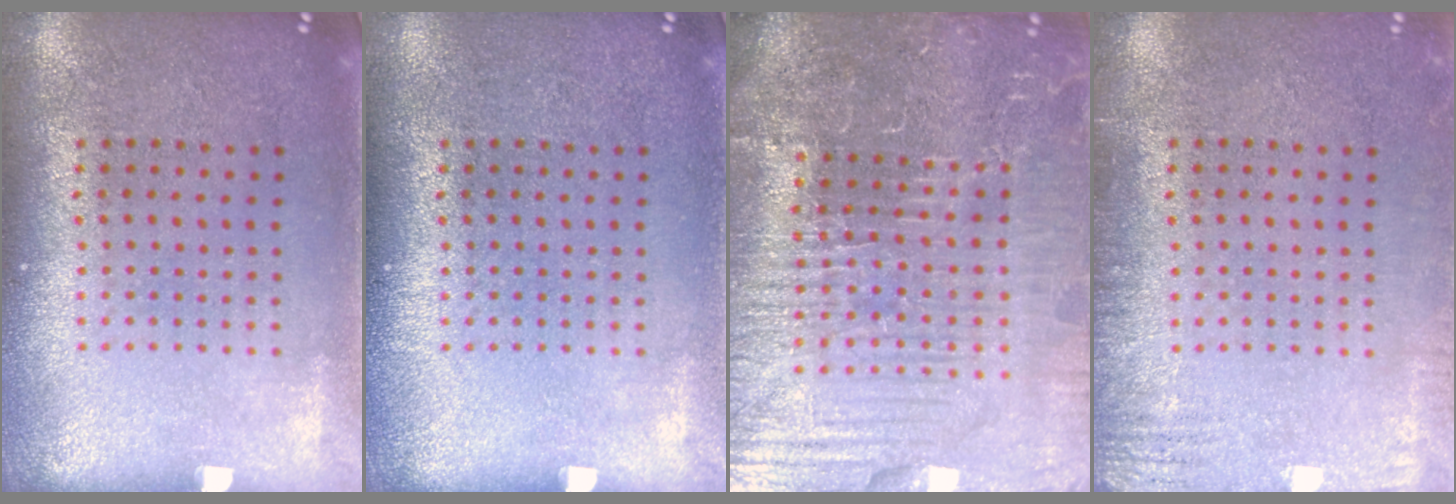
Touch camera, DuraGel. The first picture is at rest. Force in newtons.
{"total": 0.0}
{"total": 6.1, "press": 5.5, "slide": 2.5}
{"total": 2.3, "press": 2.2, "slide": 0.4}